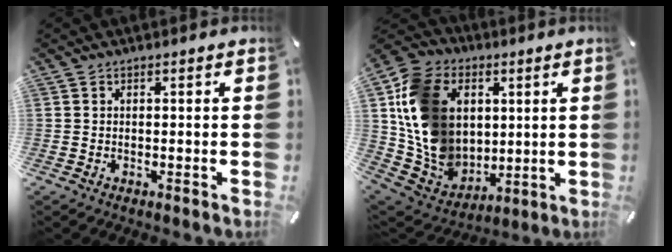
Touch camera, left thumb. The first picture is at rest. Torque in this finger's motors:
{"motor_torque": [2.49, 2.52, 2.41, -0.36, 0.39]}